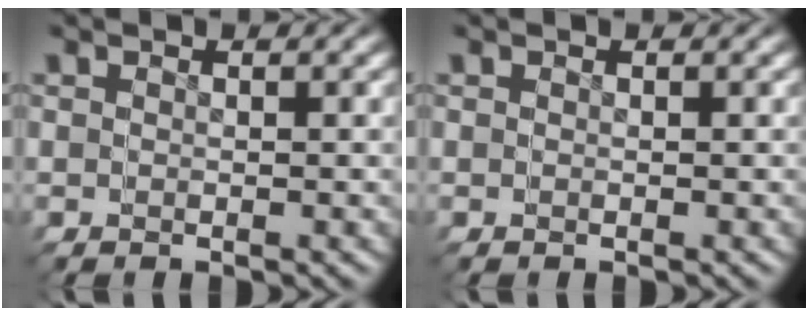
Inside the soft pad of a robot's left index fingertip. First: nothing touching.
{"total": 0.0}